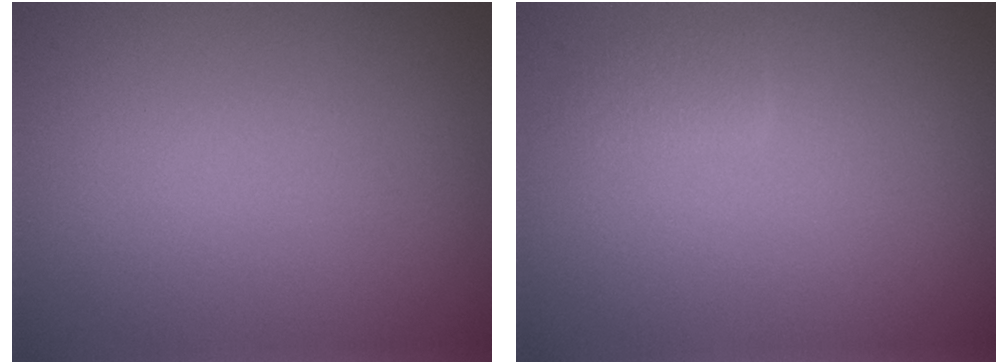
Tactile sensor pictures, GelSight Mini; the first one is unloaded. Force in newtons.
{"total": 1.0, "press": 1.0, "slide": 0.0}